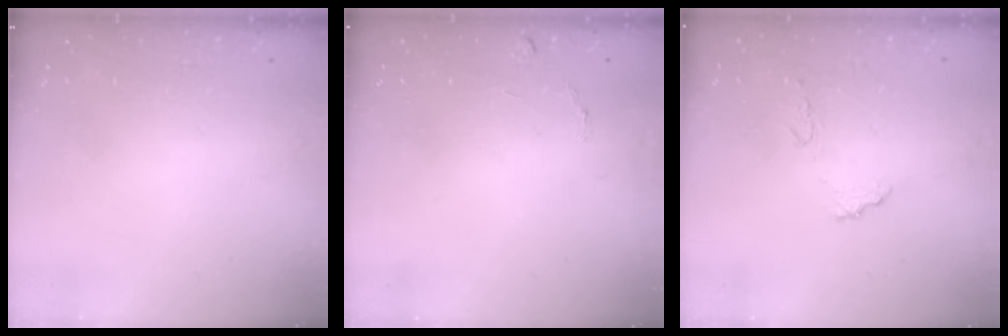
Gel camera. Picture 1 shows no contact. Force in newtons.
{"total": 4.5, "press": 4.5, "slide": 0.3}
{"total": 9.2, "press": 9.2, "slide": 0.5}